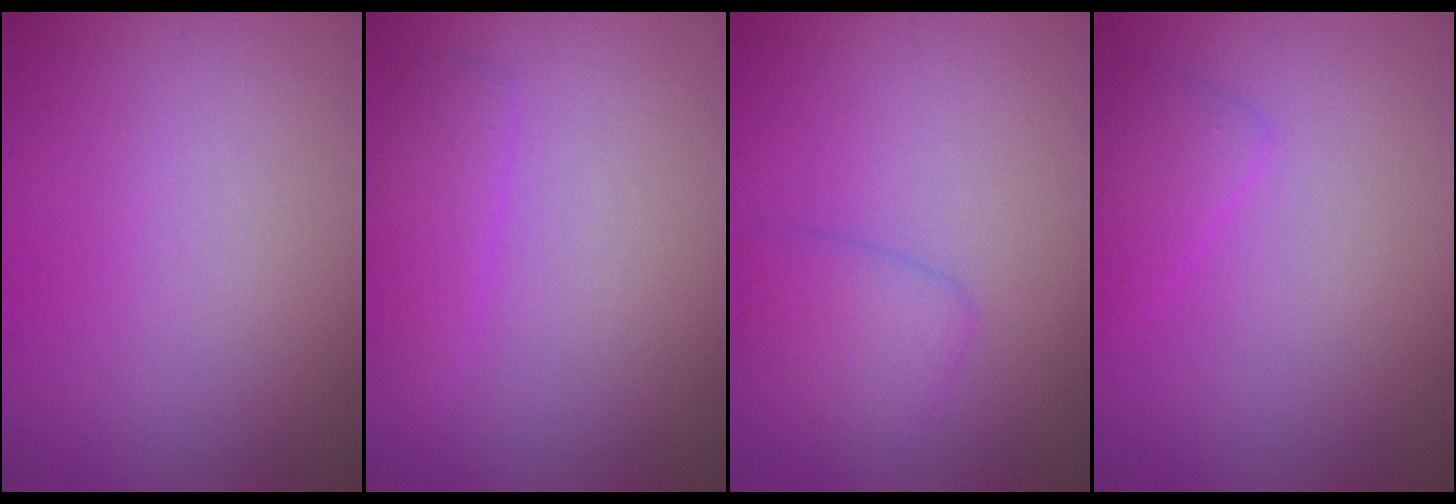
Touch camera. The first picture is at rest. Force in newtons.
{"total": 1.9, "press": 1.9, "slide": 0.2}
{"total": 2.6, "press": 2.6, "slide": 0.0}
{"total": 1.7, "press": 1.7, "slide": 0.0}